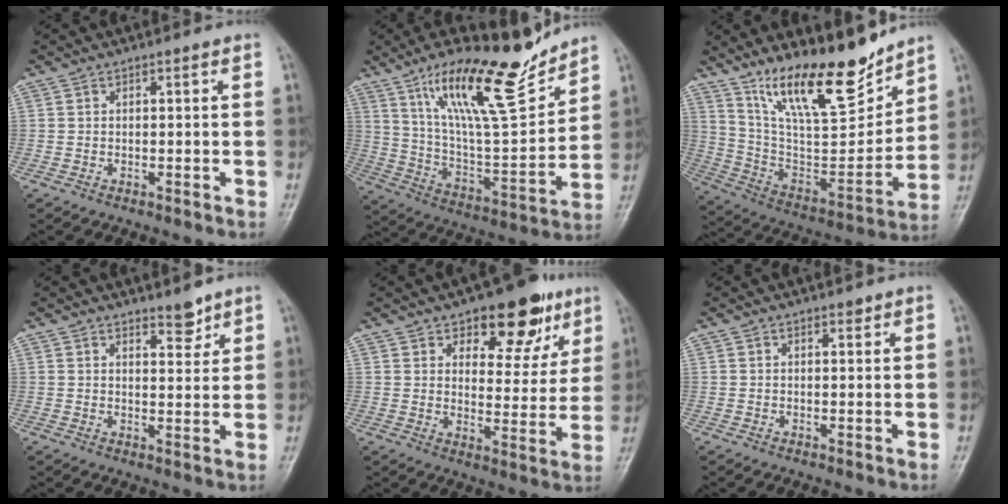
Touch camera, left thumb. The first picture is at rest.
{"total": 20.9, "force": [14.6, 5.0, 14.1], "torque": [-0.197, -0.081, 0.255]}
{"total": 20.3, "force": [15.1, 5.7, 12.2], "torque": [-0.158, -0.094, 0.272]}
{"total": 3.5, "force": [2.9, 1.3, 1.6], "torque": [-0.008, -0.024, 0.044]}
{"total": 14.0, "force": [8.3, 7.2, 8.6], "torque": [-0.059, -0.040, 0.117]}
{"total": 0.8, "force": [0.6, 0.4, 0.3], "torque": [-0.004, -0.005, 0.007]}